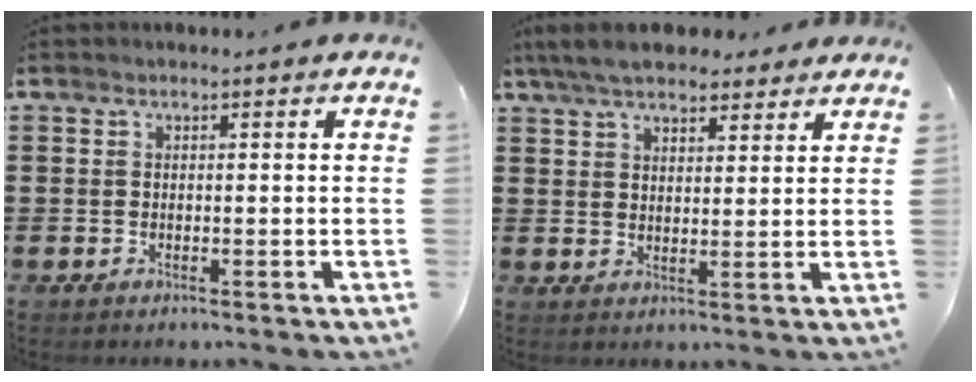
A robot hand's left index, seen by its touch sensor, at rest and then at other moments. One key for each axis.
{"total": 6.4, "fx": 5.5, "fy": 1.9, "fz": 2.6, "tx": -0.068, "ty": -0.004, "tz": 0.103}